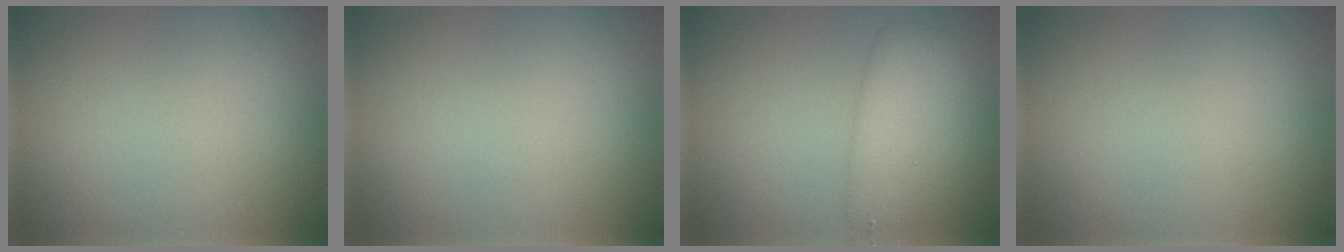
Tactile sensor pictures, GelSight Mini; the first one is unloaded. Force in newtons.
{"total": 0.0}
{"total": 4.2, "press": 4.2, "slide": 0.1}
{"total": 0.0}